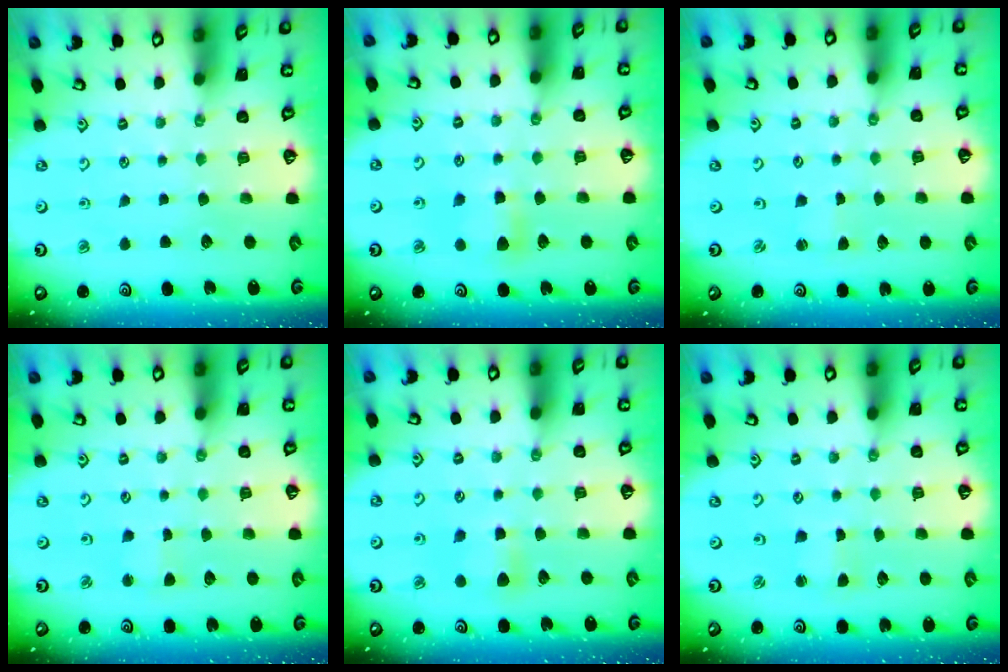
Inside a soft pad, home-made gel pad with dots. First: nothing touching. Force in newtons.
{"total": 6.4, "press": 6.4, "slide": 0.6}
{"total": 1.1, "press": 1.1, "slide": 0.2}
{"total": 2.1, "press": 2.1, "slide": 0.2}
{"total": 6.3, "press": 6.2, "slide": 1.1}
{"total": 2.0, "press": 2.0, "slide": 0.3}